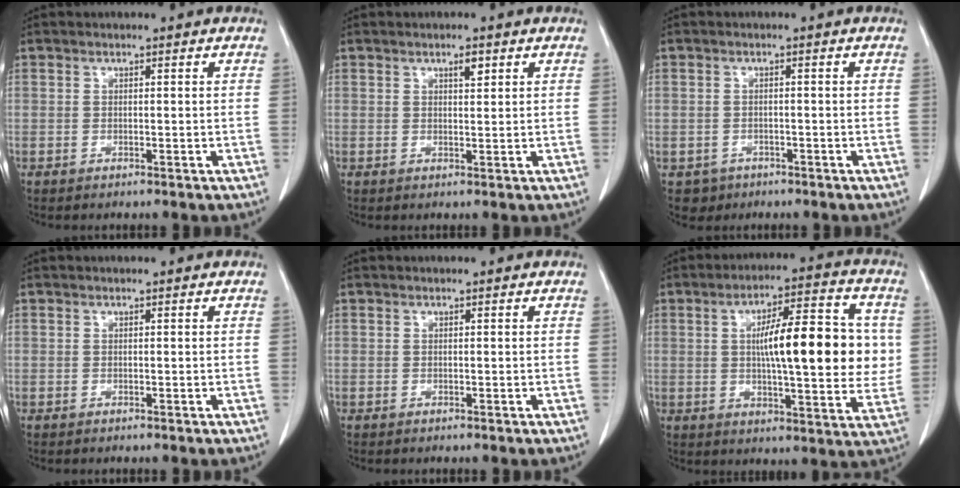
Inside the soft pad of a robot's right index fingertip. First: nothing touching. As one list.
[{"total": 1.7, "force": [1.0, 0.5, 1.3], "torque": [-0.022, -0.003, 0.015]}, {"total": 3.0, "force": [-1.5, 2.6, 0.0], "torque": [0.002, 0.010, -0.021]}, {"total": 0.0}, {"total": 0.0}, {"total": 16.8, "force": [1.9, 4.0, 16.2], "torque": [-0.238, 0.024, 0.028]}]